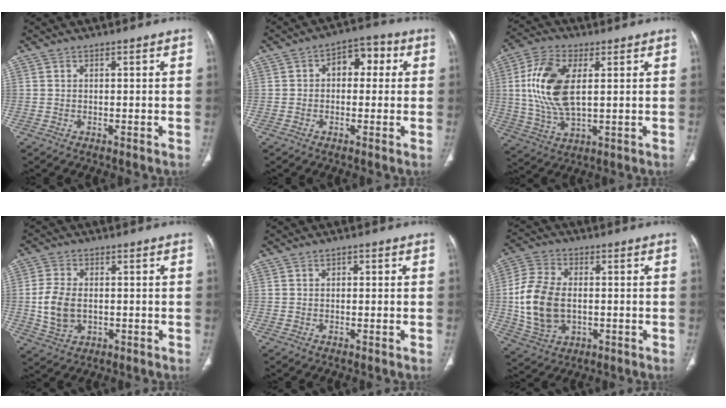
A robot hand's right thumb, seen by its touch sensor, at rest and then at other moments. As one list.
[{"total": 6.9, "force": [1.1, 4.6, 5.0], "torque": [-0.038, 0.025, 0.006]}, {"total": 13.8, "force": [2.3, 7.0, 11.7], "torque": [-0.248, -0.002, 0.046]}, {"total": 7.8, "force": [-0.5, 5.2, 5.7], "torque": [-0.116, 0.001, -0.004]}, {"total": 1.0, "force": [0.3, 0.7, 0.6], "torque": [-0.007, 0.003, 0.002]}, {"total": 13.8, "force": [-0.7, 9.2, 10.3], "torque": [-0.204, 0.006, -0.007]}]